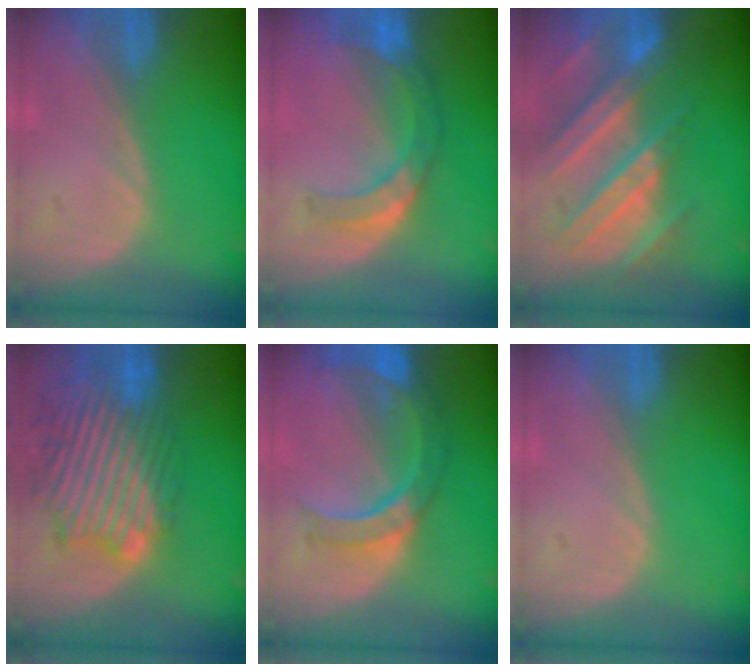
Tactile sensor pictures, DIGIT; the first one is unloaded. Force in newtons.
{"total": 7.6, "press": 6.7, "slide": 3.6}
{"total": 11.1, "press": 9.8, "slide": 5.0}
{"total": 13.3, "press": 11.7, "slide": 6.4}
{"total": 8.9, "press": 7.9, "slide": 4.0}
{"total": 0.0}